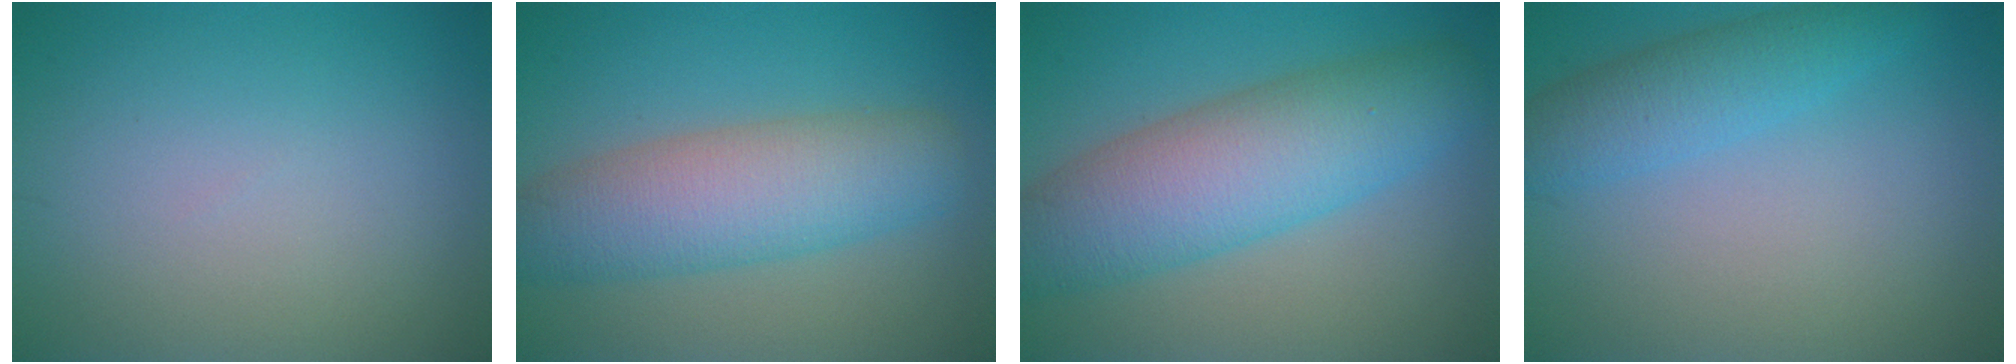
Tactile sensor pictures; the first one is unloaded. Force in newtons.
{"total": 7.3, "press": 7.3, "slide": 0.4}
{"total": 8.6, "press": 8.6, "slide": 0.1}
{"total": 3.6, "press": 3.6, "slide": 0.1}